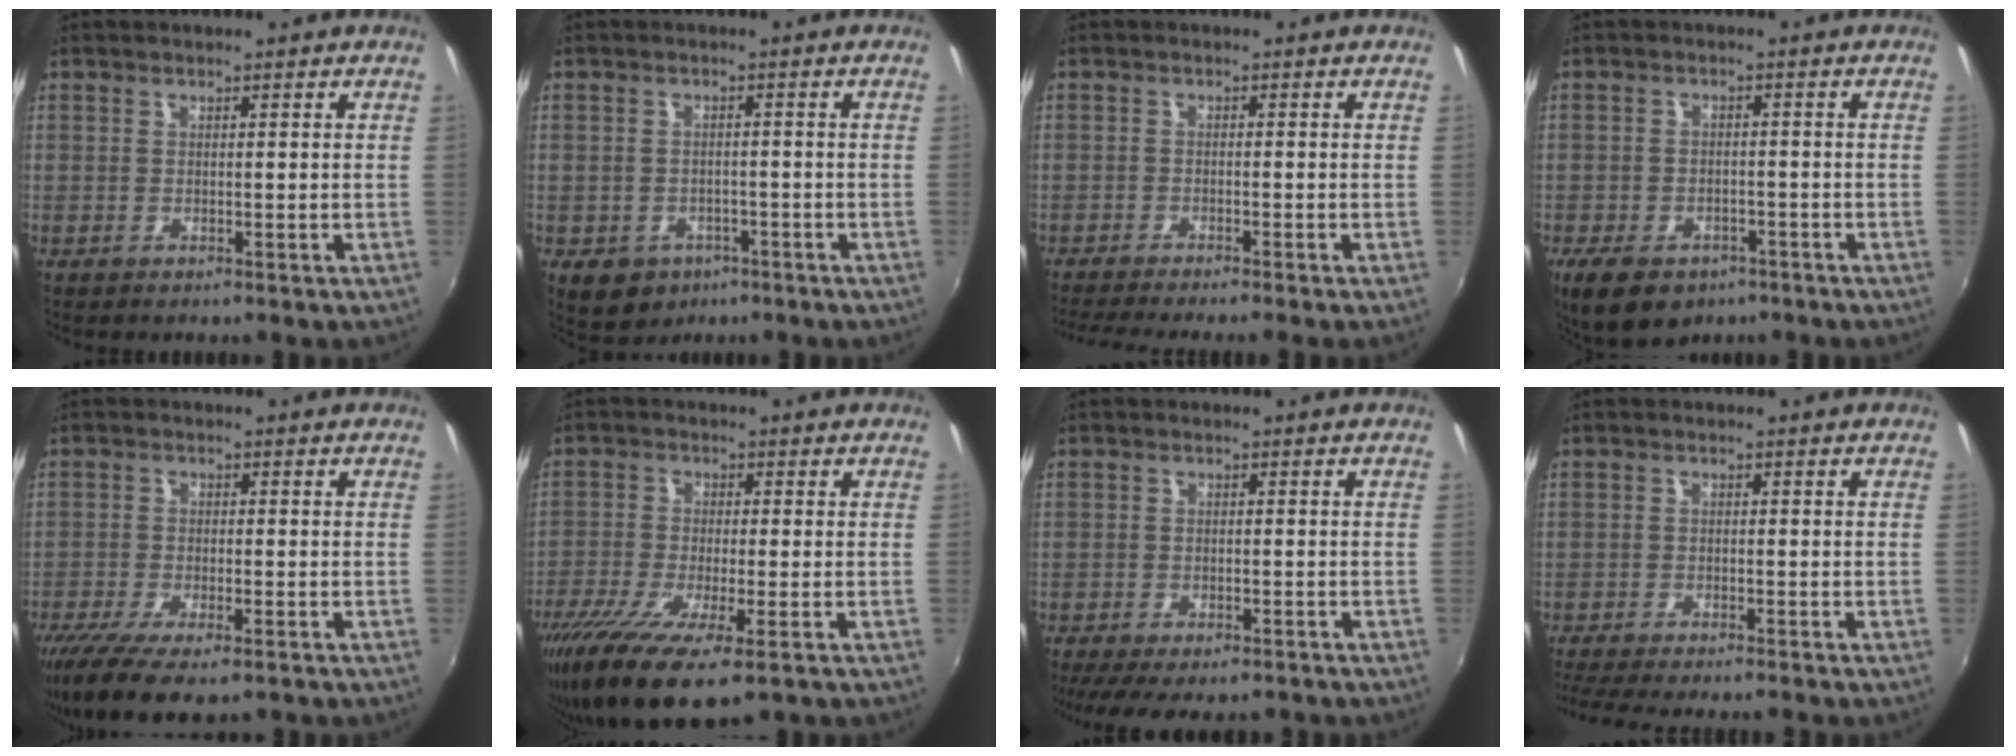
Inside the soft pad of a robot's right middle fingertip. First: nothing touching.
{"total": 7.0, "force": [-3.5, 5.4, 2.7], "torque": [-0.067, -0.009, -0.040]}
{"total": 6.3, "force": [-5.6, -1.1, 2.8], "torque": [-0.071, -0.016, -0.092]}
{"total": 10.0, "force": [-6.4, 5.7, 5.0], "torque": [-0.115, -0.018, -0.096]}
{"total": 12.0, "force": [-8.6, 3.5, 7.6], "torque": [-0.171, -0.046, -0.148]}
{"total": 12.9, "force": [-7.9, 2.8, 9.8], "torque": [-0.207, -0.050, -0.141]}
{"total": 9.5, "force": [-7.9, 2.6, 4.7], "torque": [-0.109, -0.025, -0.124]}
{"total": 9.2, "force": [-8.2, 0.3, 4.1], "torque": [-0.100, -0.022, -0.131]}